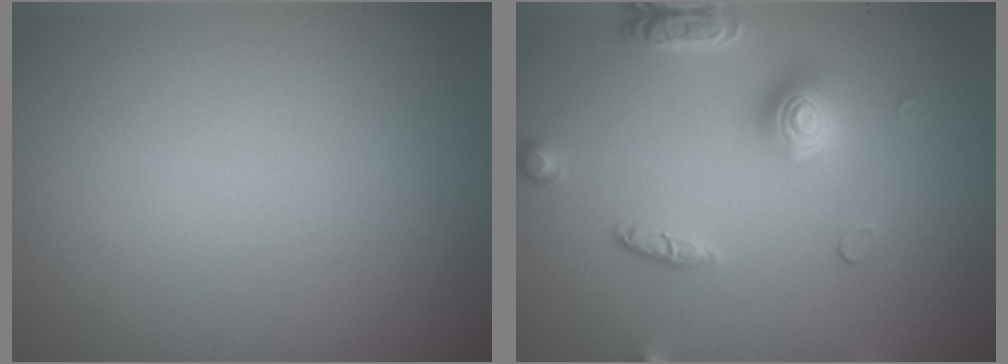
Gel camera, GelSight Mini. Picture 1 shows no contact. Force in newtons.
{"total": 4.1, "press": 3.5, "slide": 2.1}